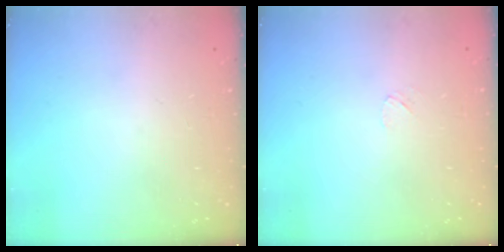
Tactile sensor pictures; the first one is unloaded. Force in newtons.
{"total": 3.1, "press": 3.1, "slide": 0.4}